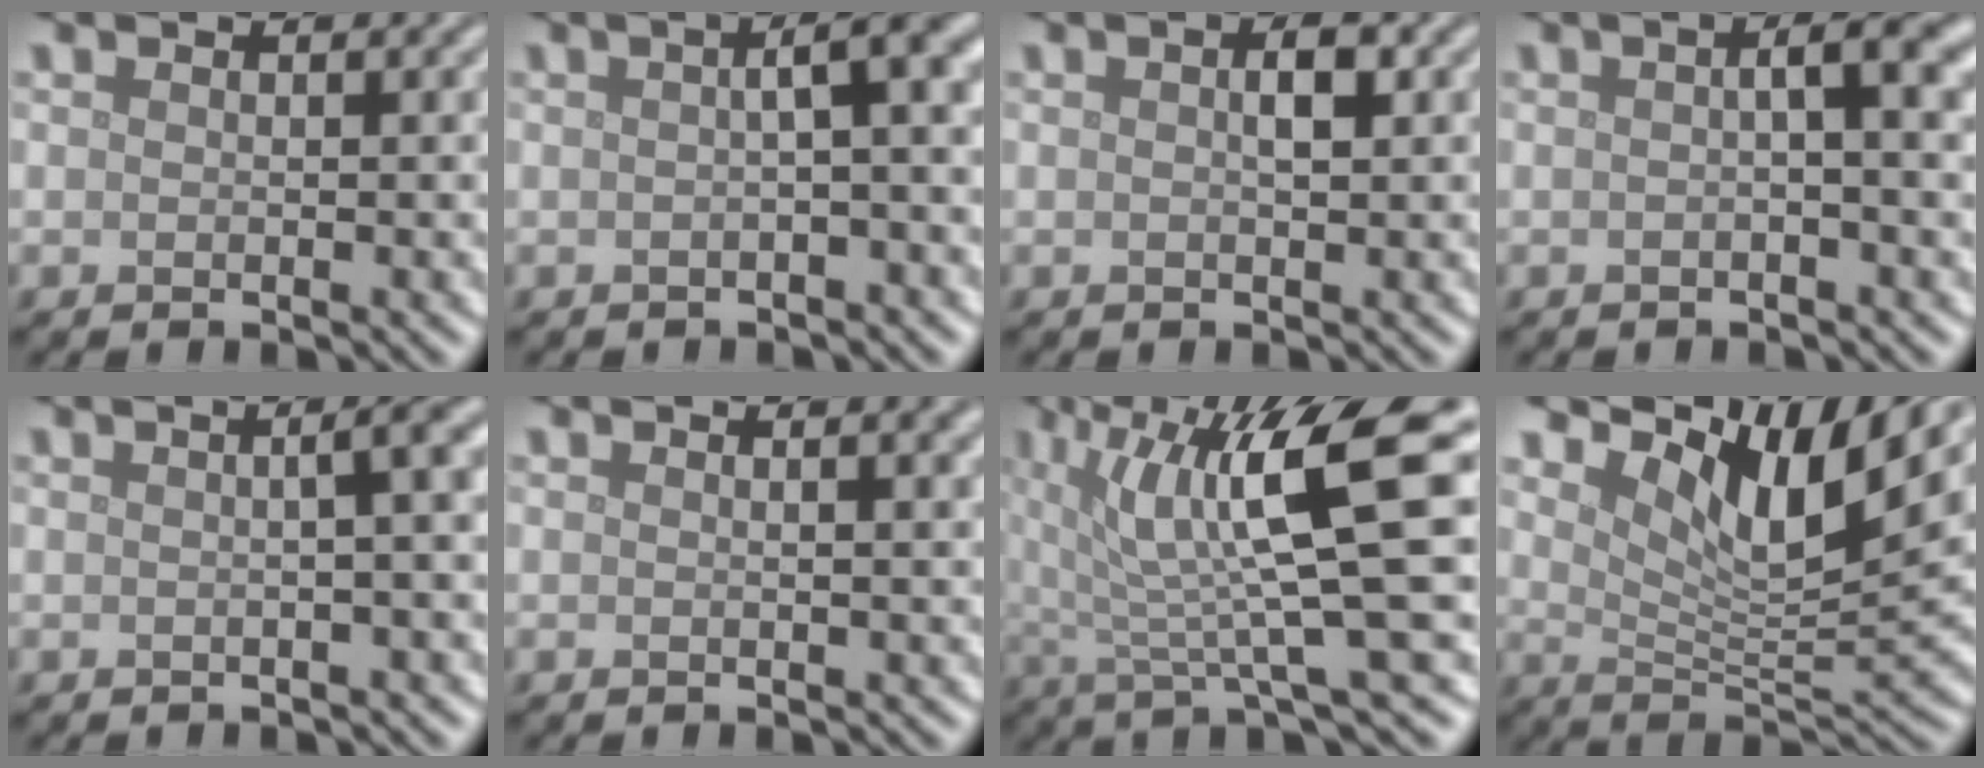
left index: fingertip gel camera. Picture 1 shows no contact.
{"total": 4.4, "force": [0.4, 1.0, 4.2], "torque": [-0.049, 0.022, 0.002]}
{"total": 1.8, "force": [0.3, 0.6, 1.7], "torque": [-0.027, 0.004, 0.004]}
{"total": 4.3, "force": [0.5, 1.1, 4.1], "torque": [-0.054, 0.019, 0.001]}
{"total": 4.6, "force": [0.7, 1.7, 4.2], "torque": [-0.031, 0.024, -0.004]}
{"total": 2.1, "force": [0.8, 0.8, 1.8], "torque": [-0.013, 0.004, 0.003]}
{"total": 11.1, "force": [3.4, 2.2, 10.4], "torque": [-0.164, 0.006, 0.061]}
{"total": 9.2, "force": [5.6, 2.6, 6.8], "torque": [-0.112, -0.003, 0.100]}